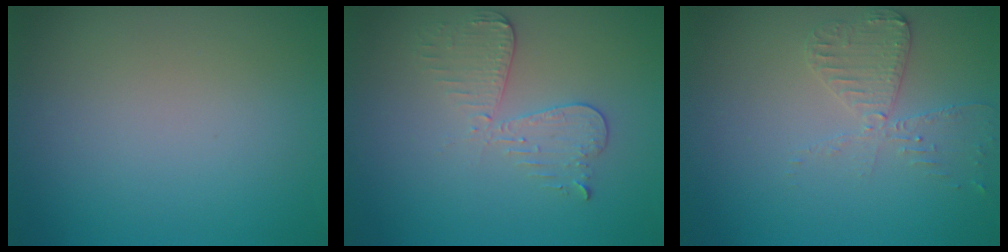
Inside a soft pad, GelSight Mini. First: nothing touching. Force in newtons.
{"total": 3.0, "press": 2.7, "slide": 1.2}
{"total": 2.9, "press": 2.8, "slide": 0.6}